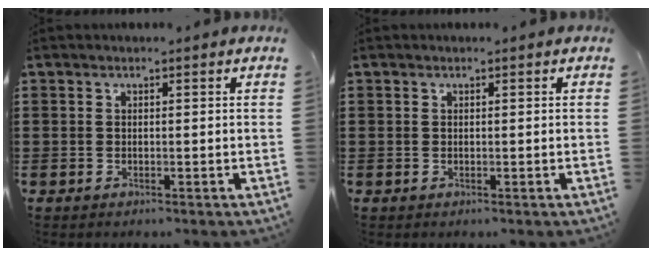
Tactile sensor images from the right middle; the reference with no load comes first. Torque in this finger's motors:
{"motor_torque": [0.00, 0.00, 0.00, -0.01]}